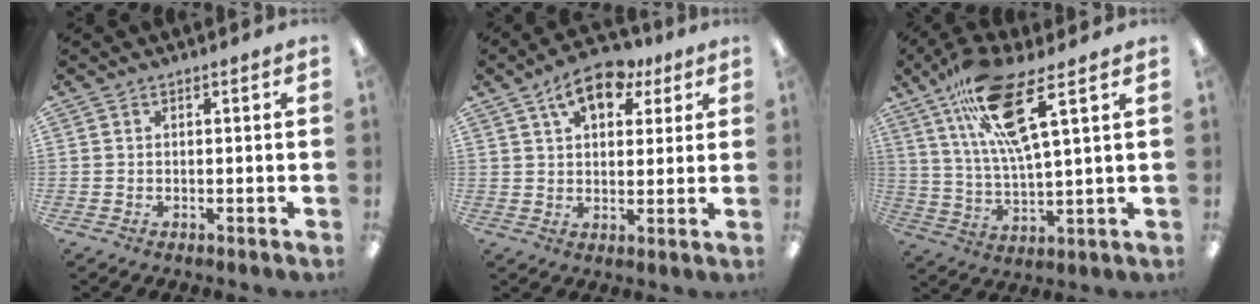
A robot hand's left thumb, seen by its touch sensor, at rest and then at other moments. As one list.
[{"total": 11.0, "force": [6.3, 6.0, 6.7], "torque": [-0.088, -0.021, 0.108]}, {"total": 16.9, "force": [9.7, 3.8, 13.3], "torque": [-0.257, -0.029, 0.159]}]